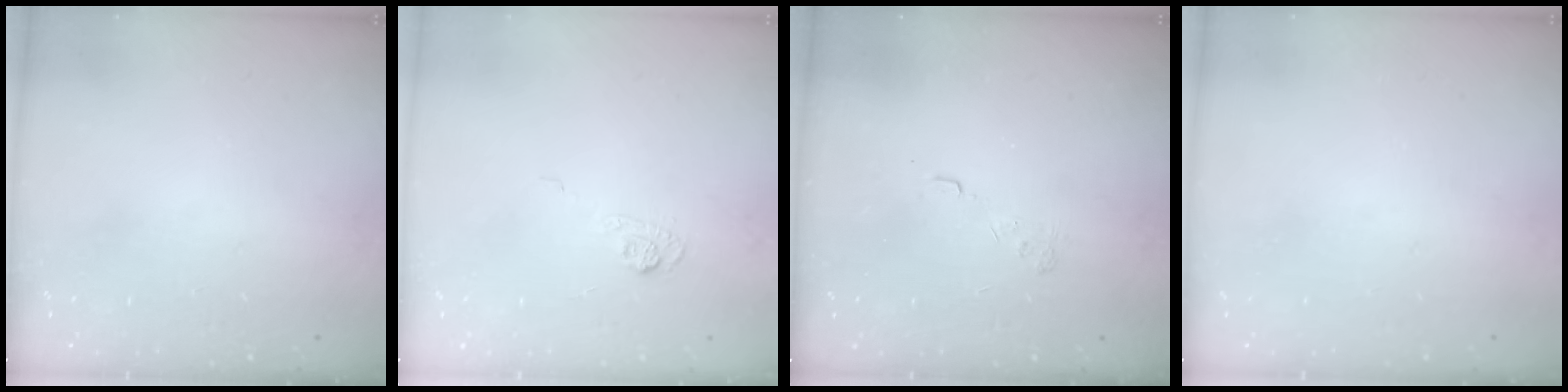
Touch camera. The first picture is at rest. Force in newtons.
{"total": 5.8, "press": 5.7, "slide": 1.4}
{"total": 2.3, "press": 1.8, "slide": 1.4}
{"total": 0.0}